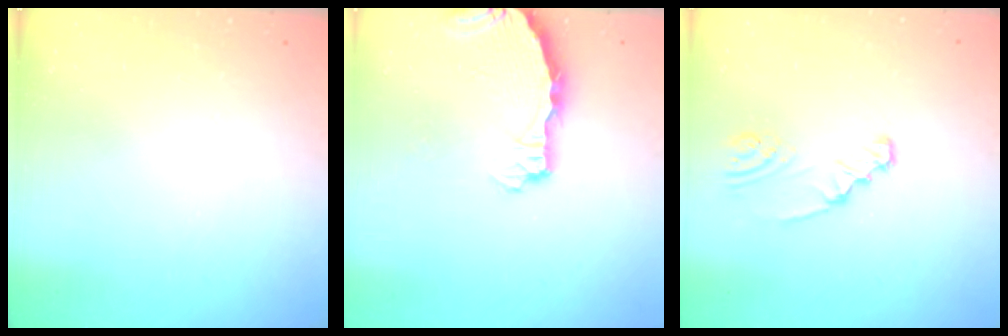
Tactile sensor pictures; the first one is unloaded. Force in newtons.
{"total": 3.7, "press": 3.7, "slide": 0.3}
{"total": 2.1, "press": 2.1, "slide": 0.1}